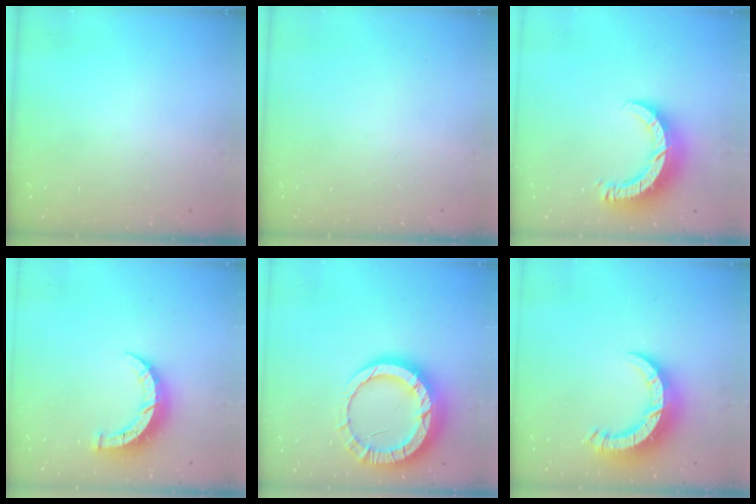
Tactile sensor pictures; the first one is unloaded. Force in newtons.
{"total": 0.0}
{"total": 10.3, "press": 10.2, "slide": 1.0}
{"total": 7.9, "press": 7.9, "slide": 0.2}
{"total": 15.5, "press": 15.5, "slide": 1.3}
{"total": 10.0, "press": 9.9, "slide": 1.2}